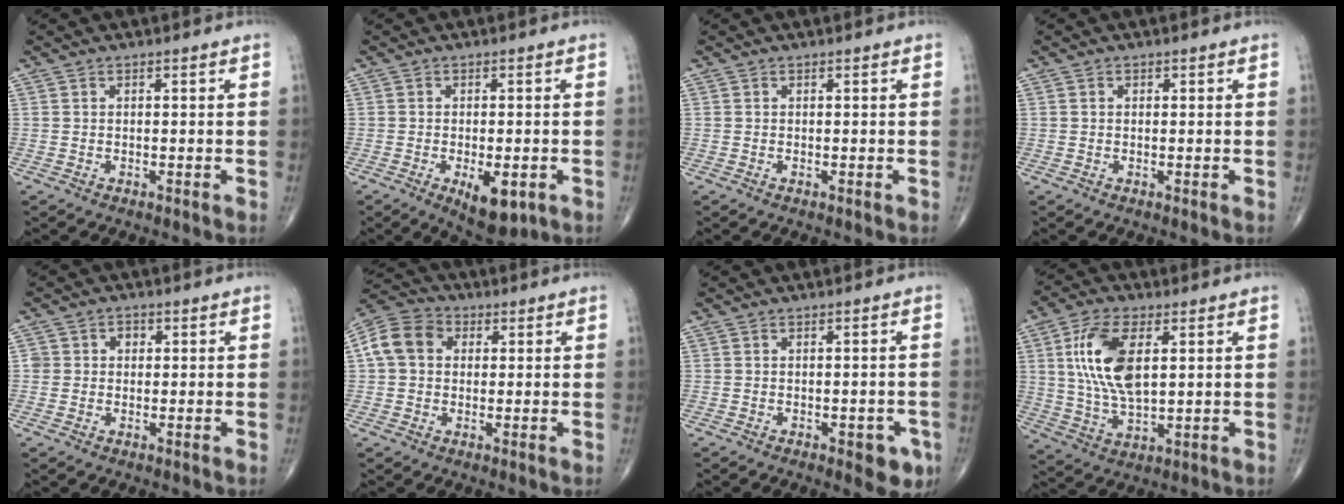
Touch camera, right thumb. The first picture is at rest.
{"total": 7.8, "force": [-2.8, 3.4, 6.4], "torque": [-0.087, -0.006, -0.029]}
{"total": 0.0}
{"total": 0.5, "force": [0.1, 0.5, 0.2], "torque": [0.001, 0.001, 0.000]}
{"total": 2.8, "force": [0.5, 2.6, 1.0], "torque": [0.006, 0.004, 0.003]}
{"total": 9.2, "force": [1.7, 7.2, 5.4], "torque": [-0.095, 0.023, 0.020]}
{"total": 4.9, "force": [-2.1, 2.2, 3.8], "torque": [-0.026, 0.005, -0.020]}
{"total": 13.6, "force": [3.3, 6.5, 11.5], "torque": [-0.228, -0.009, 0.068]}